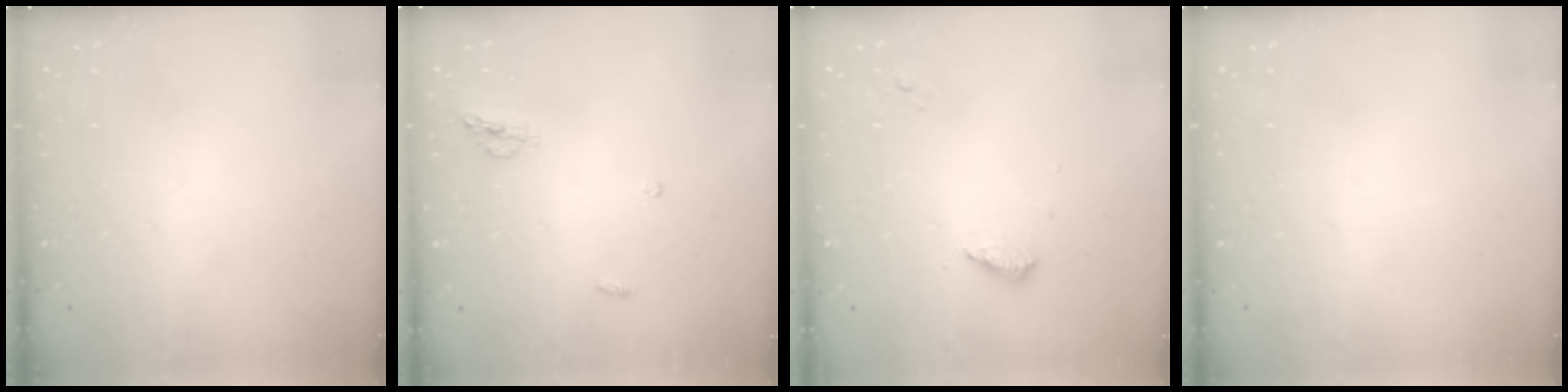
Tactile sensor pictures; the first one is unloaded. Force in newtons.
{"total": 5.0, "press": 4.9, "slide": 0.2}
{"total": 6.4, "press": 6.4, "slide": 0.7}
{"total": 0.0}